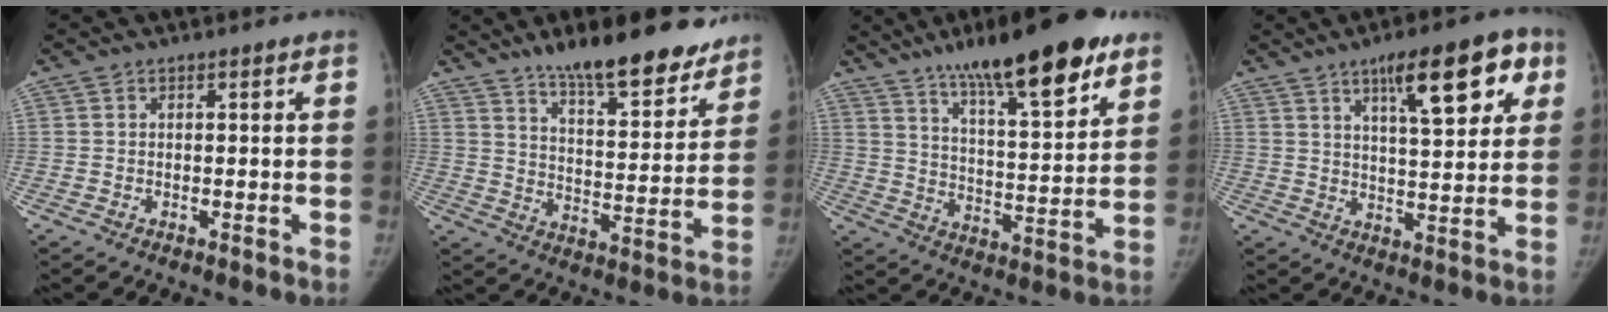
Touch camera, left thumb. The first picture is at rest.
{"total": 17.8, "force": [13.7, 5.4, 10.0], "torque": [-0.105, -0.080, 0.212]}
{"total": 21.4, "force": [13.9, 5.1, 15.5], "torque": [-0.218, -0.051, 0.219]}
{"total": 14.5, "force": [7.0, 4.7, 11.9], "torque": [-0.140, -0.017, 0.100]}